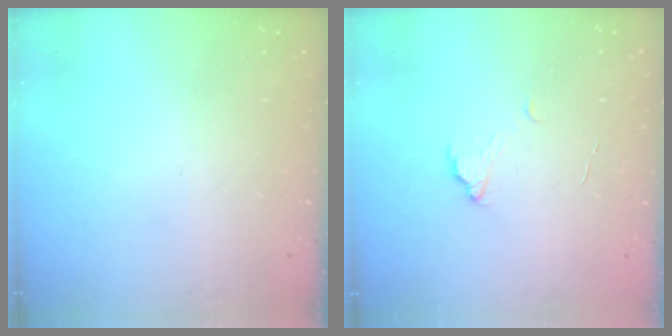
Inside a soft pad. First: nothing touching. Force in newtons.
{"total": 3.4, "press": 3.4, "slide": 0.3}